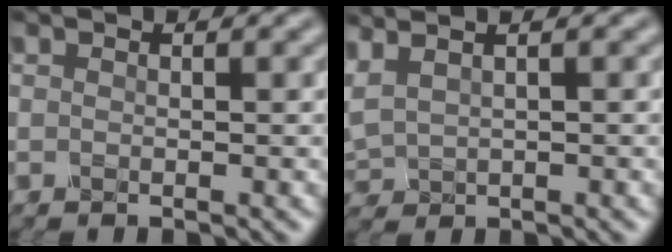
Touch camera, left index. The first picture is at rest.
{"total": 2.9, "force": [2.0, 1.1, 1.9], "torque": [-0.061, 0.029, 0.038]}